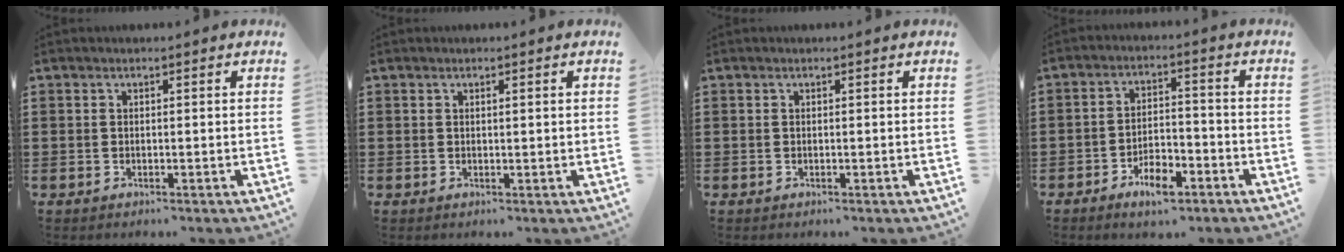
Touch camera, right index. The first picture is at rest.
{"total": 0.7, "force": [0.3, 0.0, 0.6], "torque": [-0.012, 0.000, 0.005]}
{"total": 0.0}
{"total": 5.7, "force": [-3.9, 2.1, 3.6], "torque": [-0.065, 0.012, -0.073]}